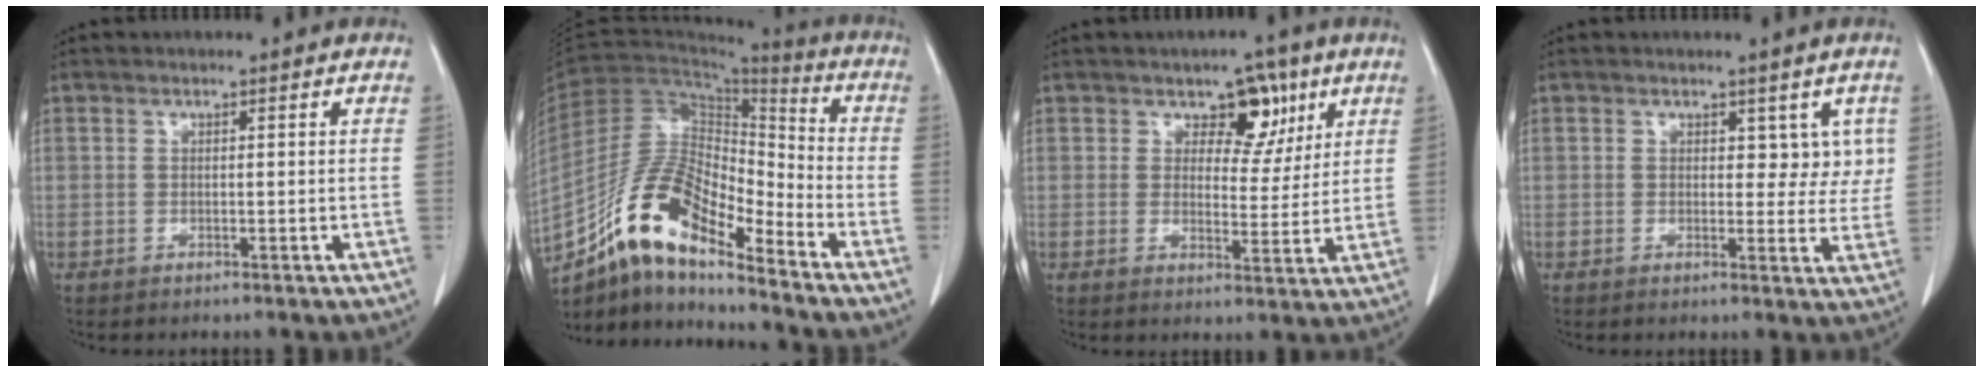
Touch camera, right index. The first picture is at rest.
{"total": 13.7, "force": [-10.3, 3.8, 8.3], "torque": [-0.158, 0.030, -0.187]}
{"total": 6.6, "force": [3.6, 3.9, 3.9], "torque": [-0.039, 0.005, 0.053]}
{"total": 4.2, "force": [2.0, 2.6, 2.5], "torque": [-0.008, 0.001, 0.023]}